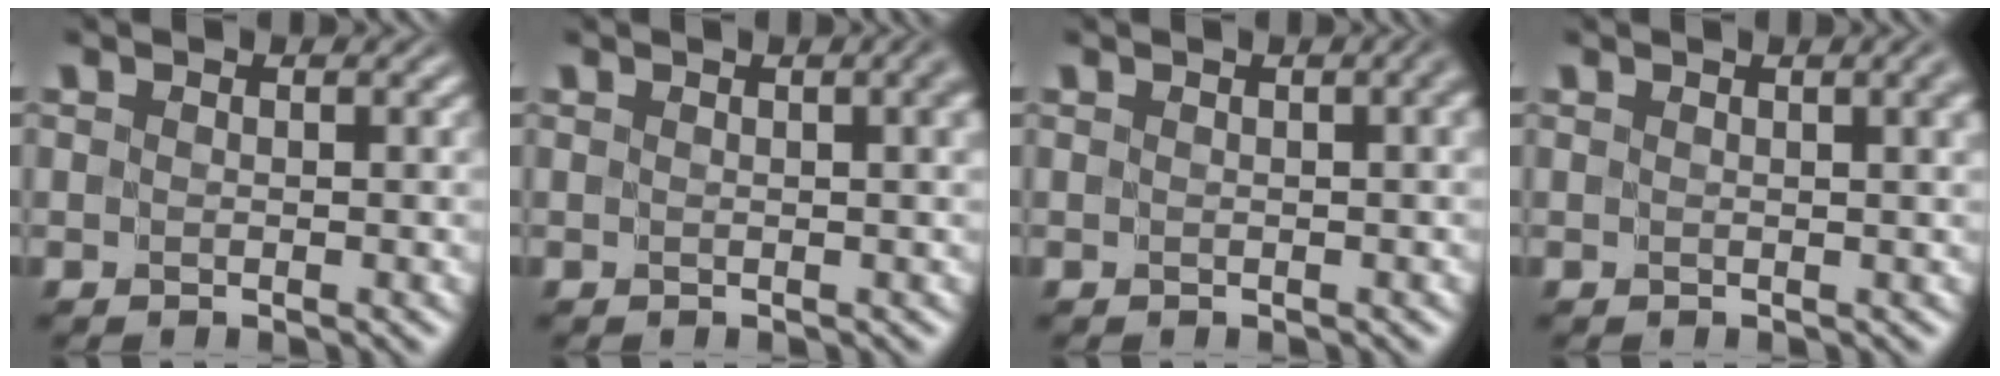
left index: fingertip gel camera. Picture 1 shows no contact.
{"total": 2.6, "force": [0.9, 0.8, 2.3], "torque": [-0.015, 0.006, 0.005]}
{"total": 1.9, "force": [0.6, 0.5, 1.7], "torque": [-0.011, 0.005, 0.004]}
{"total": 3.1, "force": [1.3, 1.0, 2.6], "torque": [-0.015, 0.007, 0.005]}